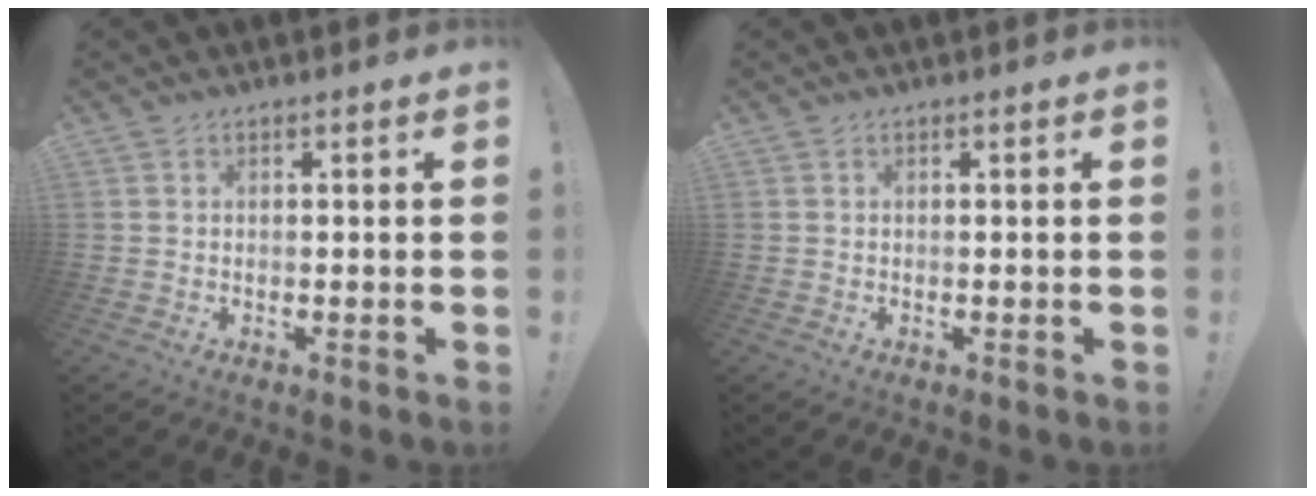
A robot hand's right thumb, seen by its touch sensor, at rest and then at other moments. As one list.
[{"total": 0.0}]